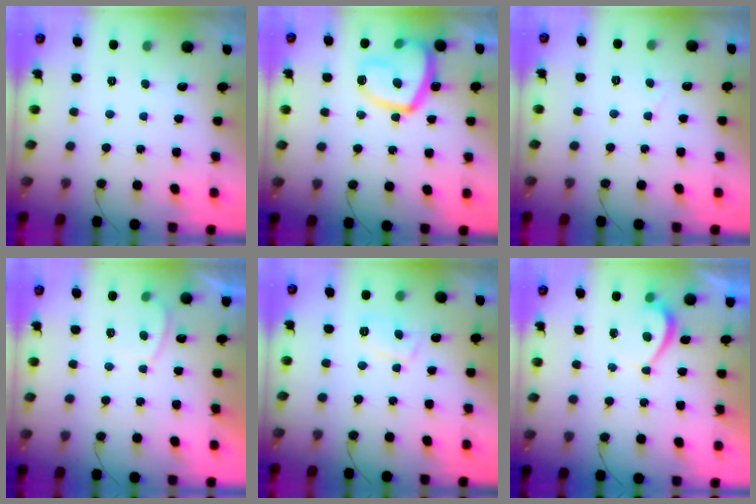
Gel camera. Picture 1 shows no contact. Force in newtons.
{"total": 15.7, "press": 15.6, "slide": 1.5}
{"total": 2.3, "press": 2.3, "slide": 0.2}
{"total": 2.0, "press": 2.0, "slide": 0.6}
{"total": 5.7, "press": 5.6, "slide": 1.0}
{"total": 1.0, "press": 0.9, "slide": 0.6}